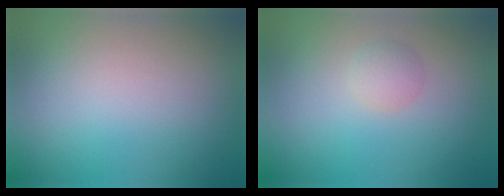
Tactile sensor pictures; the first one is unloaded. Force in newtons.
{"total": 1.4, "press": 1.4, "slide": 0.1}